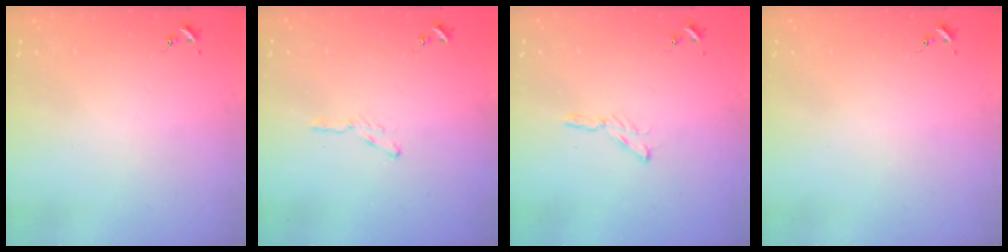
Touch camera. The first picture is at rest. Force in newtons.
{"total": 3.9, "press": 3.9, "slide": 0.5}
{"total": 2.9, "press": 2.9, "slide": 0.3}
{"total": 0.0}